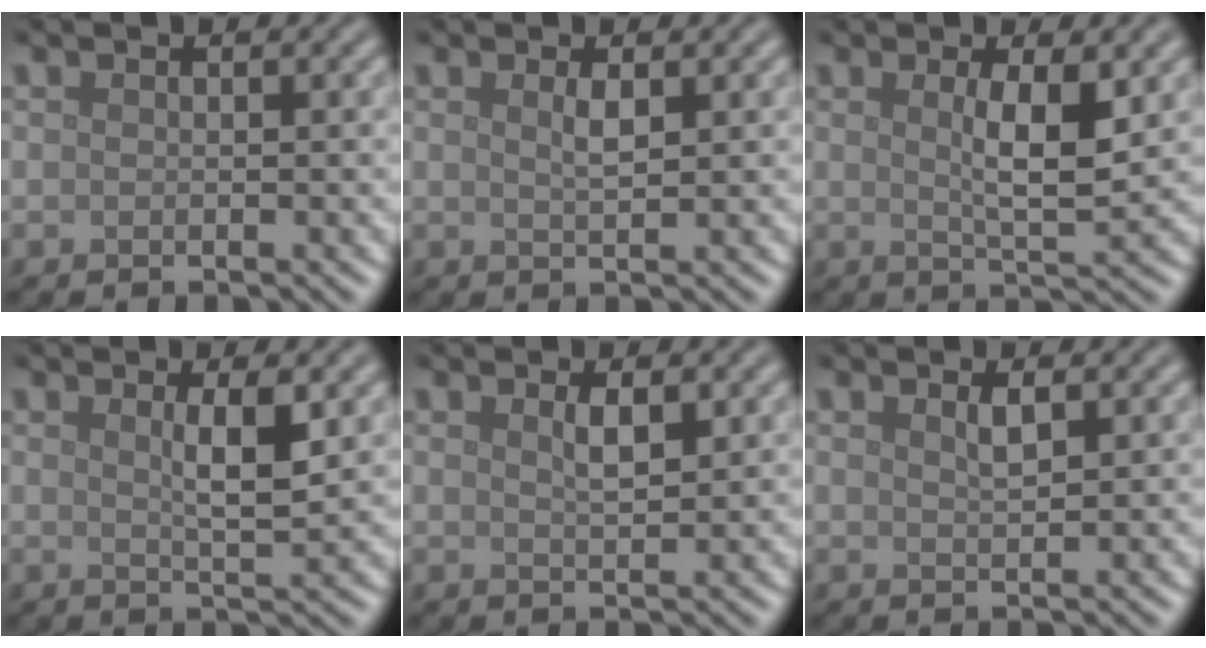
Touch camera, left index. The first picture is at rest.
{"total": 1.3, "force": [0.6, 0.2, 1.1], "torque": [-0.022, 0.000, 0.010]}
{"total": 3.9, "force": [1.0, 0.8, 3.7], "torque": [-0.062, -0.005, 0.018]}
{"total": 3.0, "force": [1.0, 0.5, 2.8], "torque": [-0.046, -0.002, 0.015]}
{"total": 1.8, "force": [0.8, 0.4, 1.5], "torque": [-0.027, 0.000, 0.014]}
{"total": 1.3, "force": [0.7, 0.3, 1.0], "torque": [-0.020, 0.001, 0.012]}